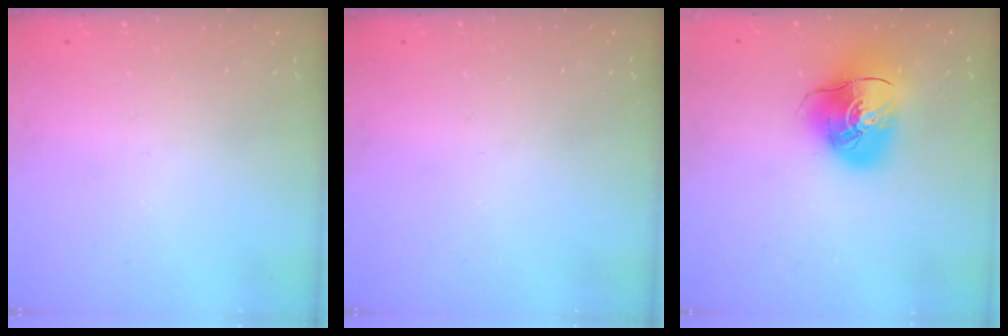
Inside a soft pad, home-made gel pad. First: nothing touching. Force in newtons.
{"total": 0.0}
{"total": 11.7, "press": 11.5, "slide": 1.8}